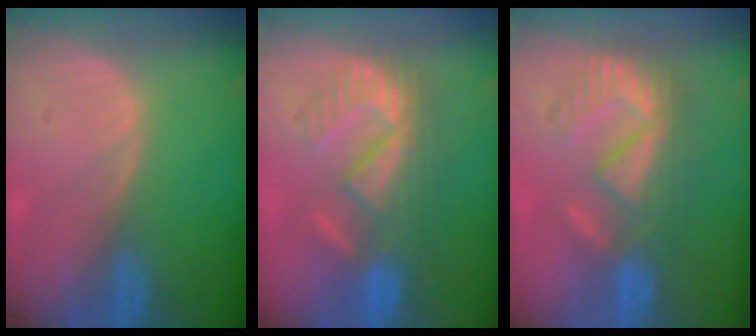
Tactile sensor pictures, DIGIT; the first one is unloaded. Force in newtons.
{"total": 8.8, "press": 8.7, "slide": 1.7}
{"total": 9.4, "press": 8.1, "slide": 4.6}